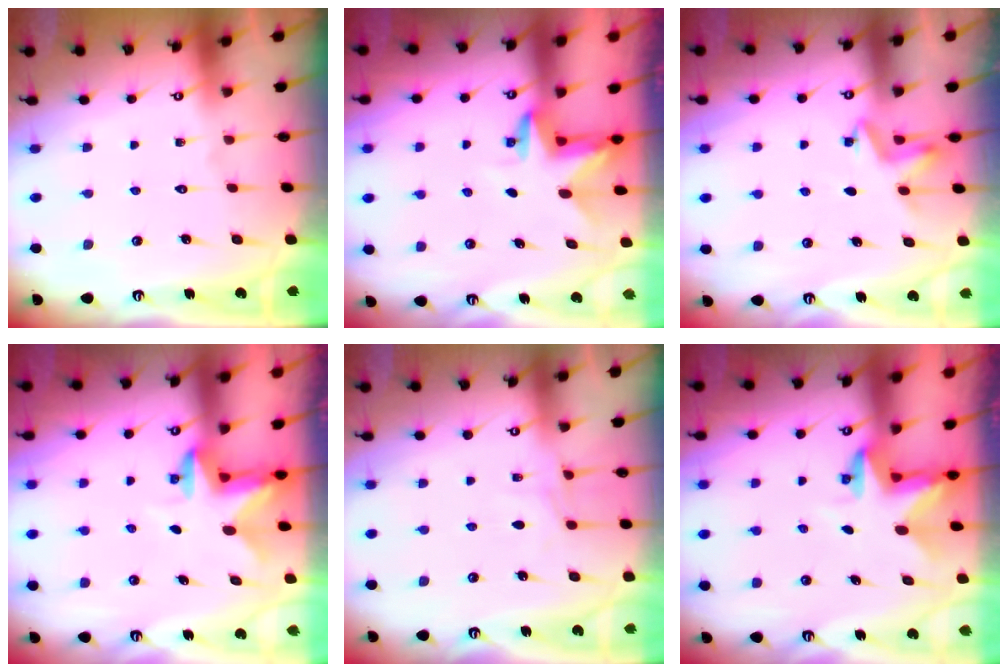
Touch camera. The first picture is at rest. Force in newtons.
{"total": 3.3, "press": 3.3, "slide": 0.1}
{"total": 4.1, "press": 4.1, "slide": 0.8}
{"total": 2.8, "press": 2.8, "slide": 0.6}
{"total": 6.5, "press": 6.5, "slide": 0.4}
{"total": 2.9, "press": 2.9, "slide": 0.2}